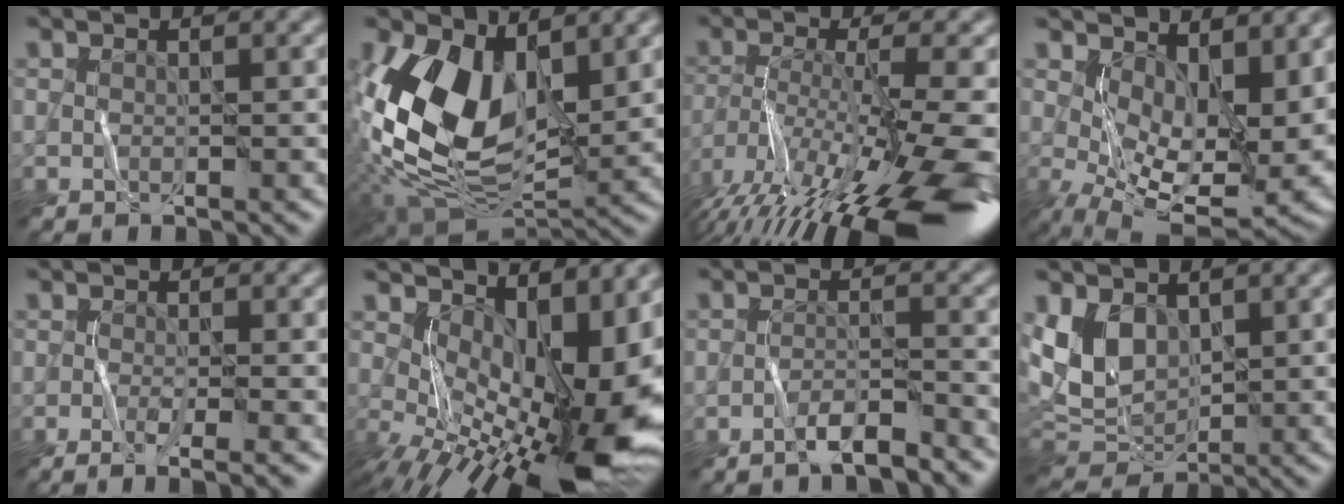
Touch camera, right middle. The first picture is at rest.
{"total": 13.2, "force": [1.6, 7.8, 10.5], "torque": [-0.230, -0.006, 0.032]}
{"total": 15.8, "force": [-9.8, 2.6, 12.1], "torque": [-0.231, -0.003, -0.144]}
{"total": 11.8, "force": [1.6, 5.5, 10.3], "torque": [-0.165, -0.016, 0.062]}
{"total": 3.0, "force": [-1.4, 0.4, 2.6], "torque": [-0.046, -0.001, -0.015]}
{"total": 14.6, "force": [-0.2, 6.1, 13.3], "torque": [-0.173, -0.011, 0.023]}
{"total": 2.9, "force": [-2.6, -0.2, 1.3], "torque": [-0.025, 0.014, -0.045]}
{"total": 4.7, "force": [1.5, 3.2, 3.1], "torque": [-0.082, -0.005, 0.039]}